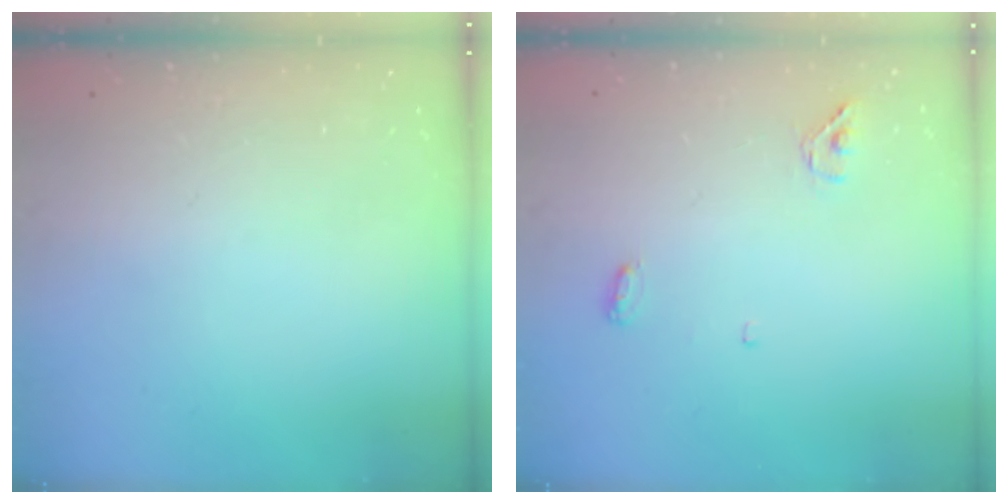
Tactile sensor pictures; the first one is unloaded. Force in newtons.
{"total": 4.4, "press": 4.3, "slide": 0.9}